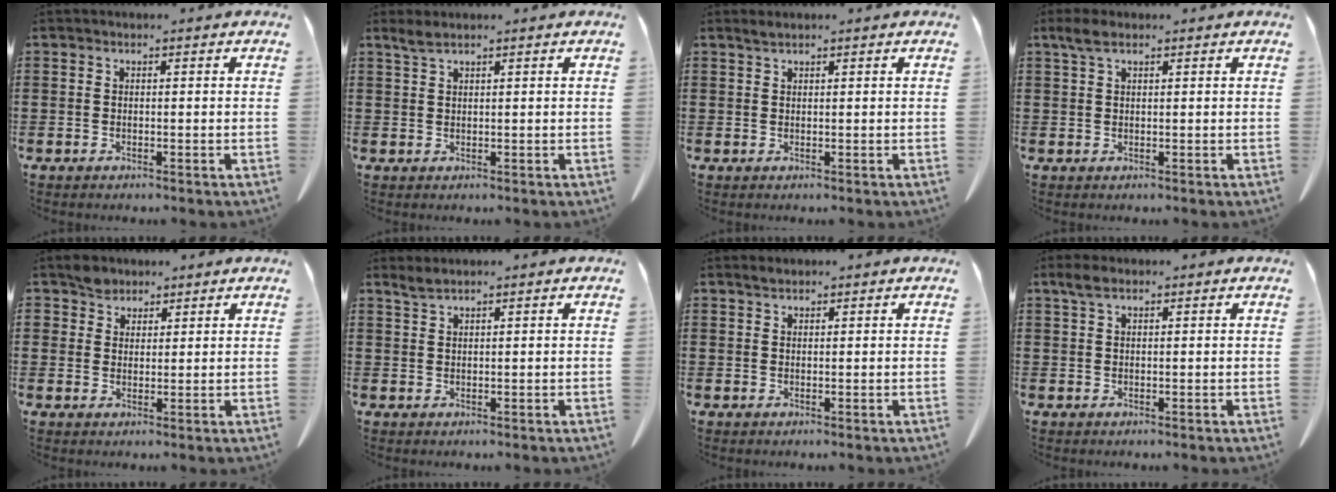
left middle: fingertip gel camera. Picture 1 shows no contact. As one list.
[{"total": 1.9, "force": [1.4, 0.2, 1.2], "torque": [-0.028, 0.001, 0.026]}, {"total": 1.0, "force": [0.8, 0.1, 0.6], "torque": [-0.014, 0.001, 0.015]}, {"total": 2.4, "force": [1.3, 0.9, 1.9], "torque": [-0.041, 0.006, 0.022]}, {"total": 3.1, "force": [2.5, 1.7, 0.3], "torque": [-0.008, 0.003, 0.048]}, {"total": 1.7, "force": [1.4, 0.2, 1.0], "torque": [-0.023, 0.000, 0.025]}, {"total": 1.1, "force": [0.9, 0.4, 0.4], "torque": [-0.010, 0.002, 0.018]}, {"total": 2.2, "force": [1.2, 0.8, 1.6], "torque": [-0.036, 0.006, 0.020]}]